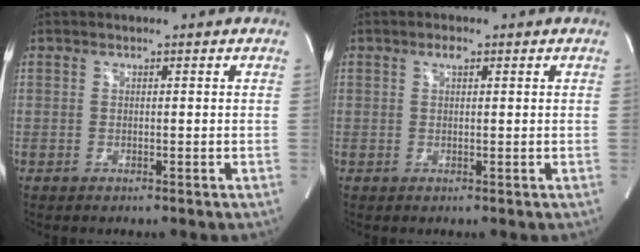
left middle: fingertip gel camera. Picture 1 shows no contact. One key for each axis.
{"total": 1.3, "fx": 0.7, "fy": 0.5, "fz": 1.0, "tx": -0.018, "ty": 0.004, "tz": 0.012}